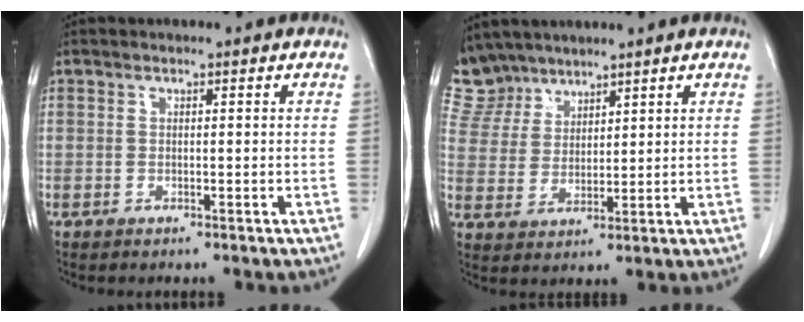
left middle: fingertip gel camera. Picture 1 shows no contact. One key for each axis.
{"total": 7.8, "fx": 7.1, "fy": 3.4, "fz": -0.1, "tx": -0.004, "ty": 0.009, "tz": 0.153}